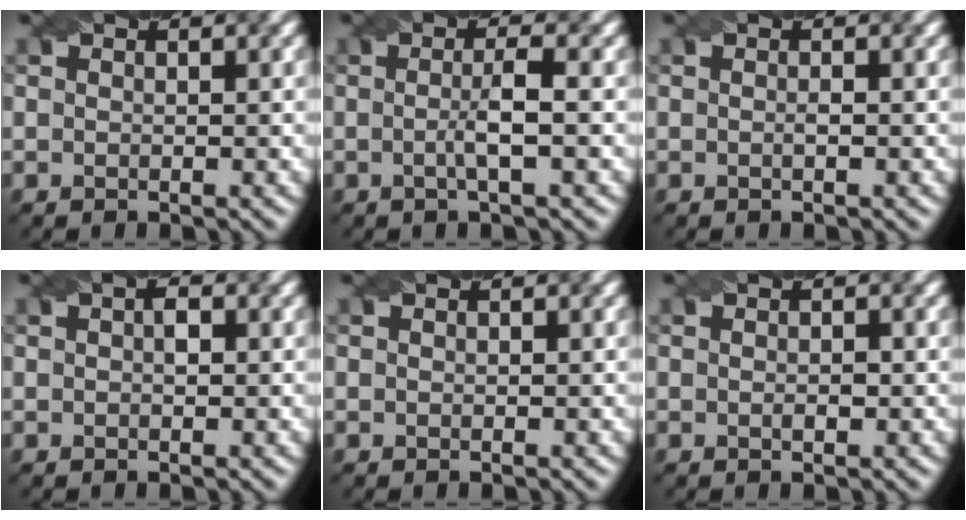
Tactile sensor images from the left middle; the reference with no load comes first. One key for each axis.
{"total": 2.8, "fx": -0.3, "fy": 0.4, "fz": 2.7, "tx": -0.049, "ty": -0.003, "tz": -0.008}
{"total": 0.6, "fx": -0.2, "fy": 0.0, "fz": 0.5, "tx": -0.012, "ty": 0.000, "tz": -0.003}
{"total": 1.1, "fx": 0.1, "fy": 0.6, "fz": 0.9, "tx": -0.016, "ty": 0.003, "tz": 0.001}
{"total": 0.0}
{"total": 0.8, "fx": -0.2, "fy": 0.2, "fz": 0.8, "tx": -0.016, "ty": -0.002, "tz": -0.002}